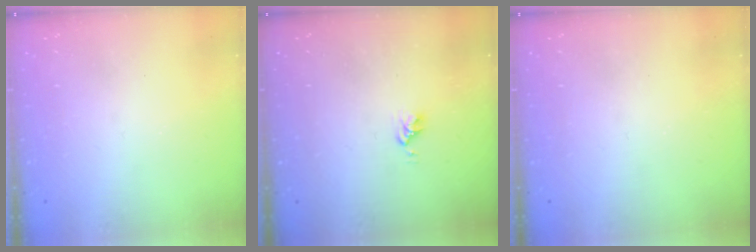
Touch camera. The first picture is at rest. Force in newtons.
{"total": 2.8, "press": 2.8, "slide": 0.4}
{"total": 0.0}